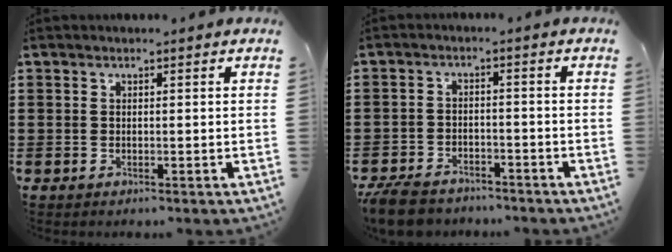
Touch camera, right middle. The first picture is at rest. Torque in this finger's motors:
{"motor_torque": [0.74, -0.44, 0.21, 0.08]}